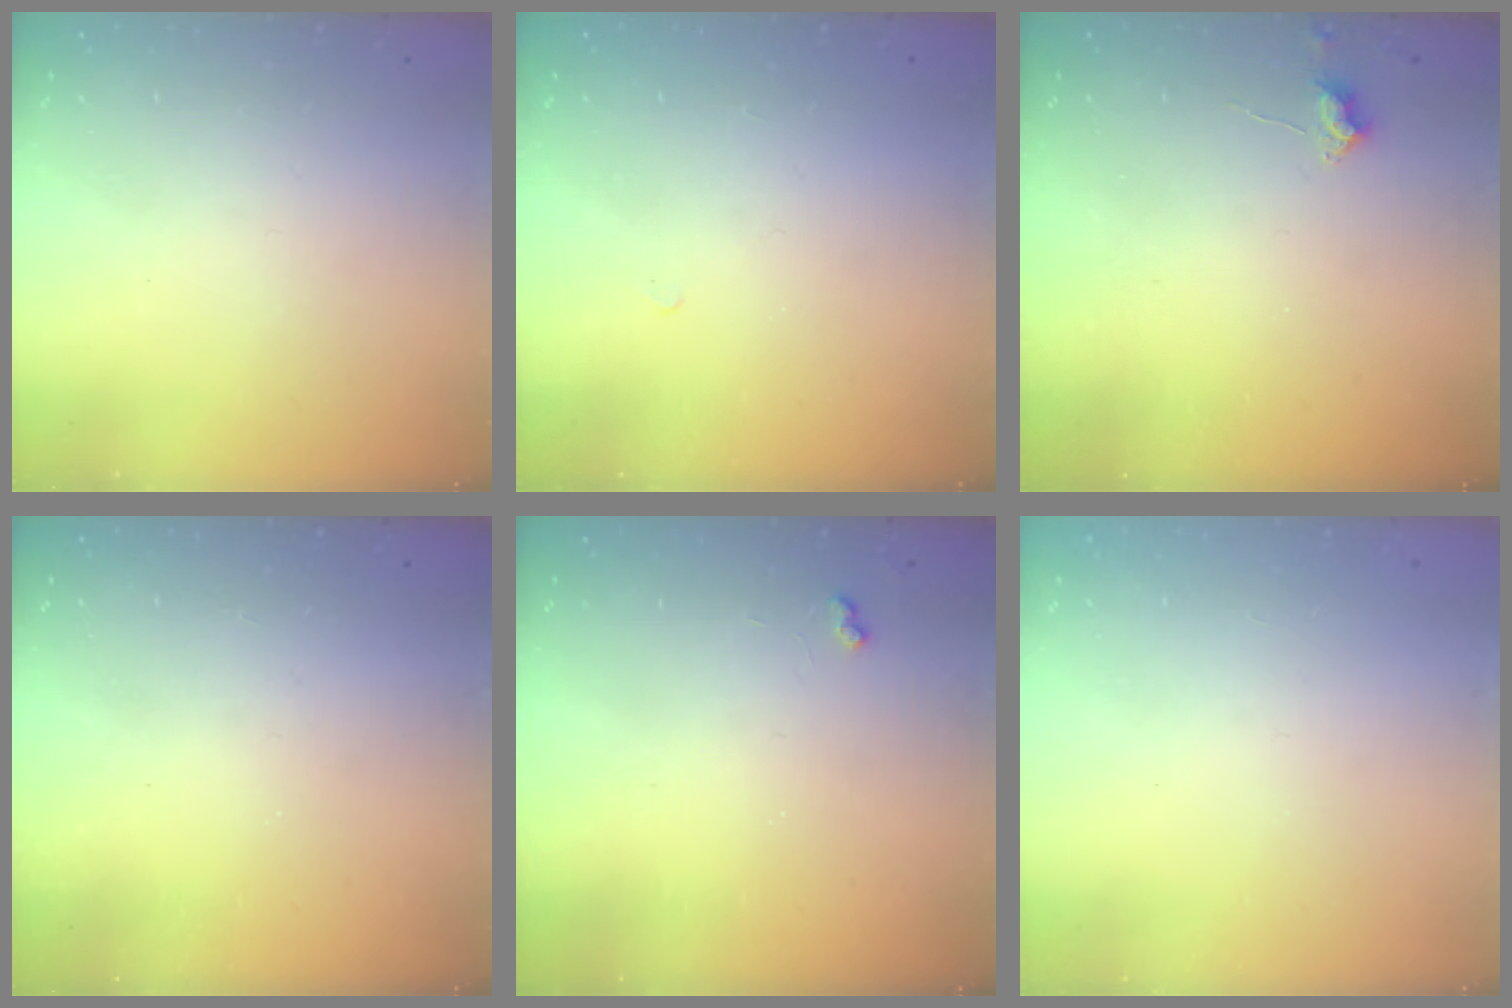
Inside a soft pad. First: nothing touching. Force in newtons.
{"total": 4.4, "press": 4.4, "slide": 0.7}
{"total": 3.0, "press": 2.9, "slide": 0.5}
{"total": 1.2, "press": 1.2, "slide": 0.3}
{"total": 2.9, "press": 2.9, "slide": 0.5}
{"total": 1.5, "press": 1.2, "slide": 0.8}